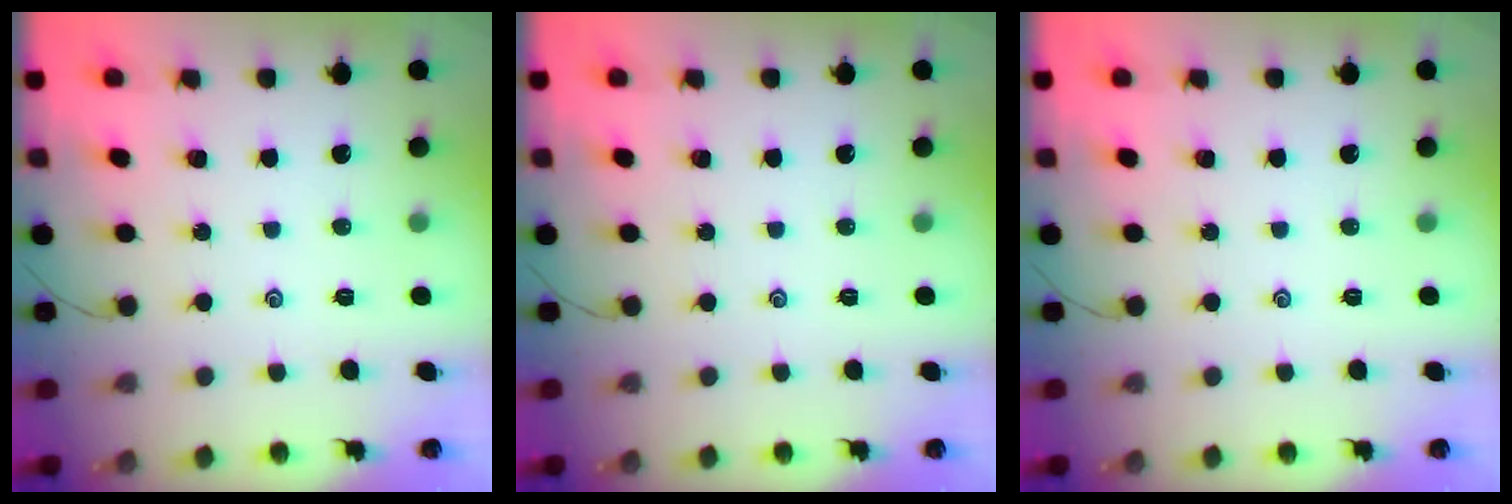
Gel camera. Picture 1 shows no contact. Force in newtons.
{"total": 0.0}
{"total": 0.0}